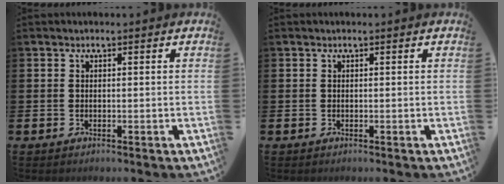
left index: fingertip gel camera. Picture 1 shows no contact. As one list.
[{"total": 0.0}]